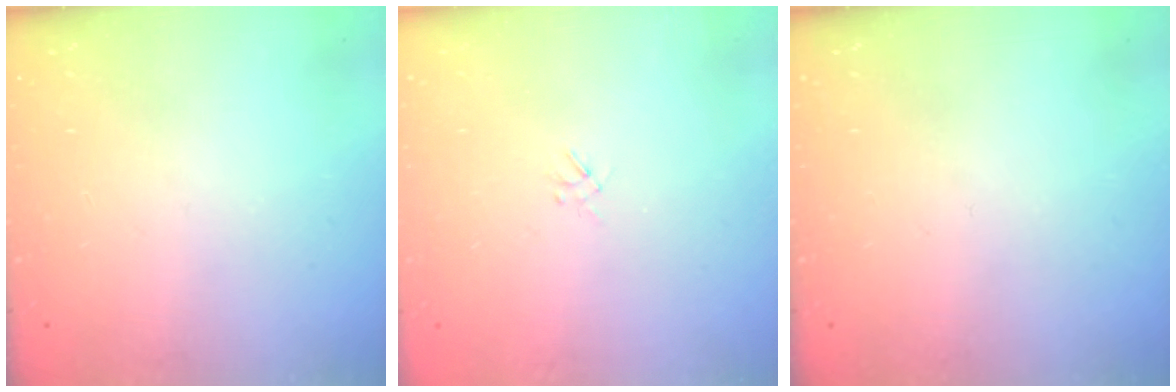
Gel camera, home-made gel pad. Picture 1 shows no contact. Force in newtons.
{"total": 1.0, "press": 0.9, "slide": 0.4}
{"total": 0.0}